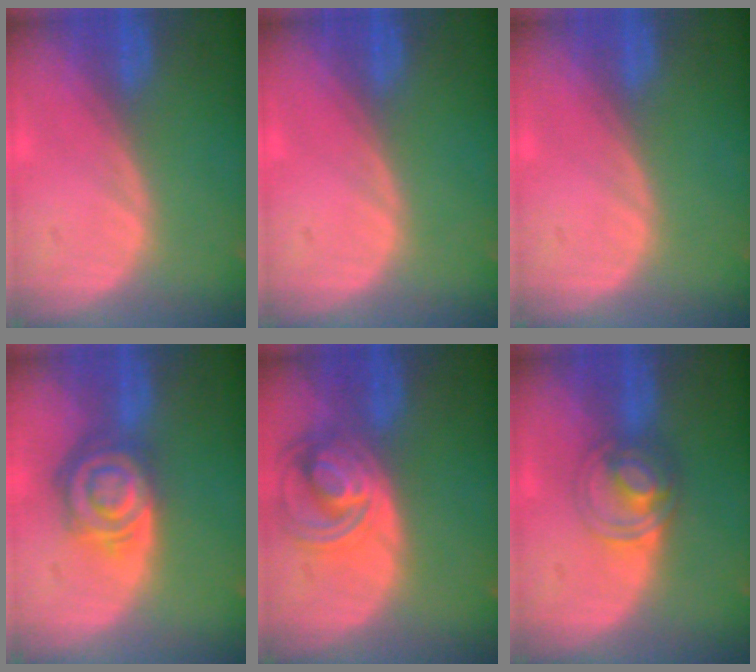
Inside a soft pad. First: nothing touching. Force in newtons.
{"total": 0.0}
{"total": 0.0}
{"total": 8.1, "press": 7.1, "slide": 4.0}
{"total": 8.1, "press": 7.0, "slide": 4.1}
{"total": 6.1, "press": 5.3, "slide": 3.1}